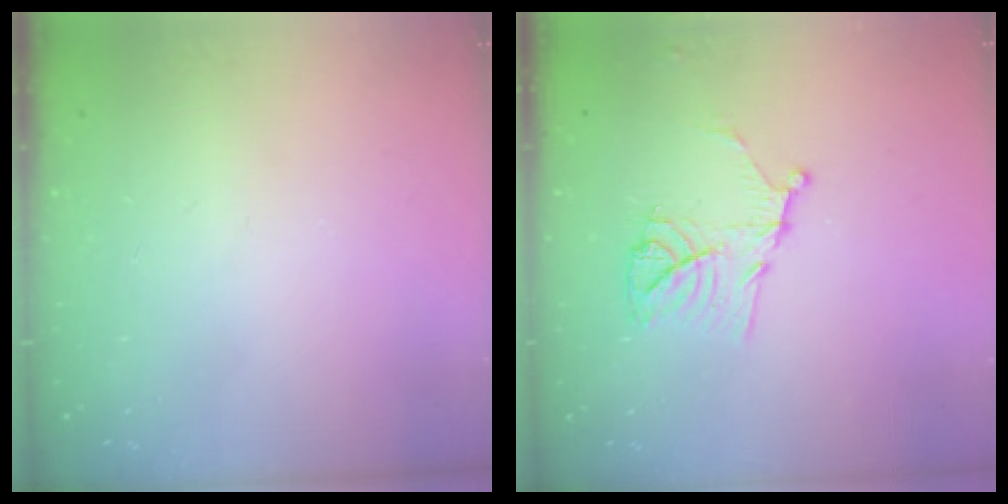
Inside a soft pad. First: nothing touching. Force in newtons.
{"total": 11.8, "press": 11.8, "slide": 0.5}